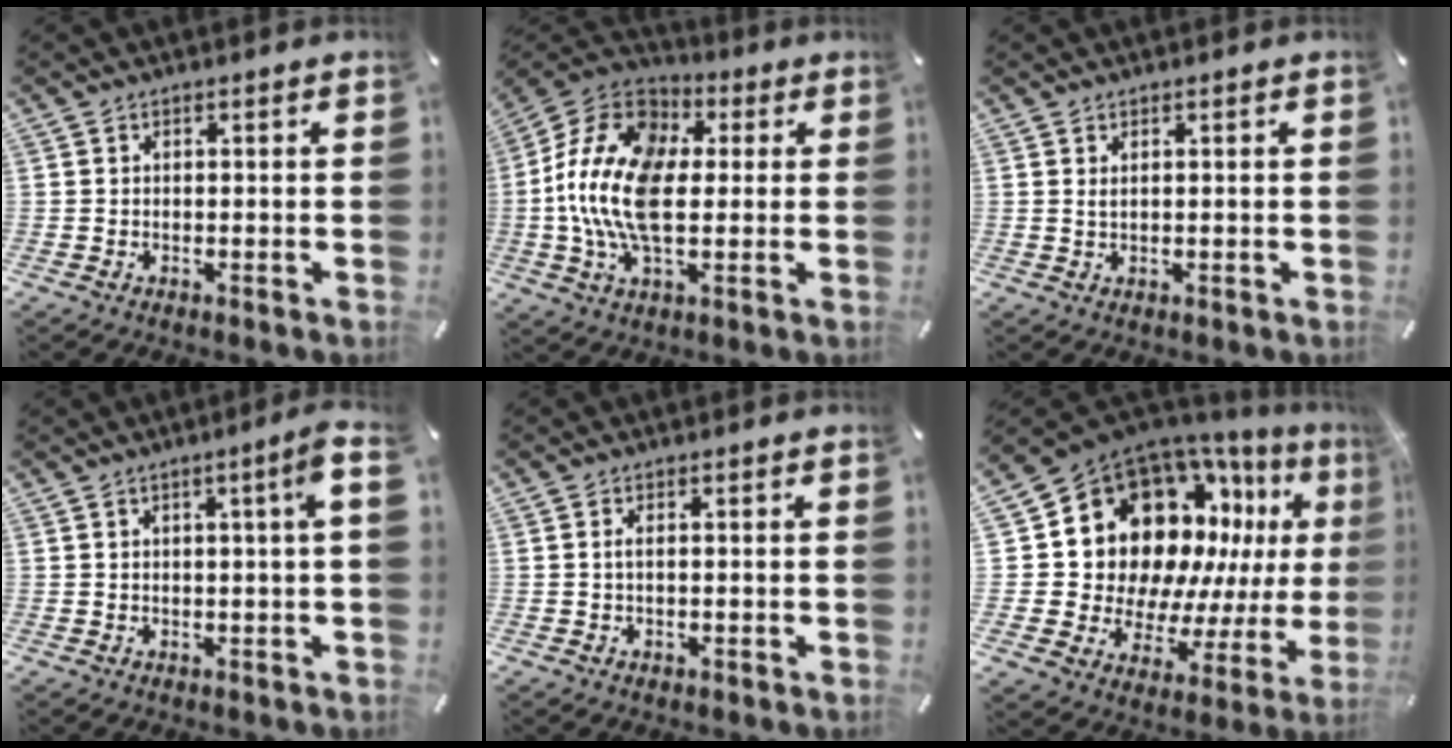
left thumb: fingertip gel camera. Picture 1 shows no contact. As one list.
[{"total": 17.0, "force": [-0.6, 10.6, 13.3], "torque": [-0.302, 0.006, -0.014]}, {"total": 1.2, "force": [0.5, 0.4, 1.0], "torque": [-0.021, -0.001, 0.009]}, {"total": 5.2, "force": [1.3, 0.4, 5.0], "torque": [-0.077, -0.006, 0.016]}, {"total": 1.5, "force": [0.0, 0.6, 1.4], "torque": [-0.025, -0.001, -0.001]}, {"total": 19.3, "force": [8.7, 14.1, 9.8], "torque": [-0.163, -0.094, 0.180]}]